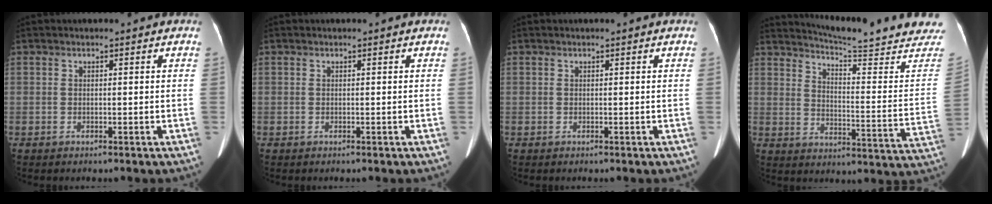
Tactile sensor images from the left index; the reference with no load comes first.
{"total": 0.0}
{"total": 0.7, "force": [-0.6, 0.0, -0.1], "torque": [0.001, -0.006, -0.008]}
{"total": 22.3, "force": [20.9, 0.1, 7.8], "torque": [-0.111, -0.105, 0.251]}